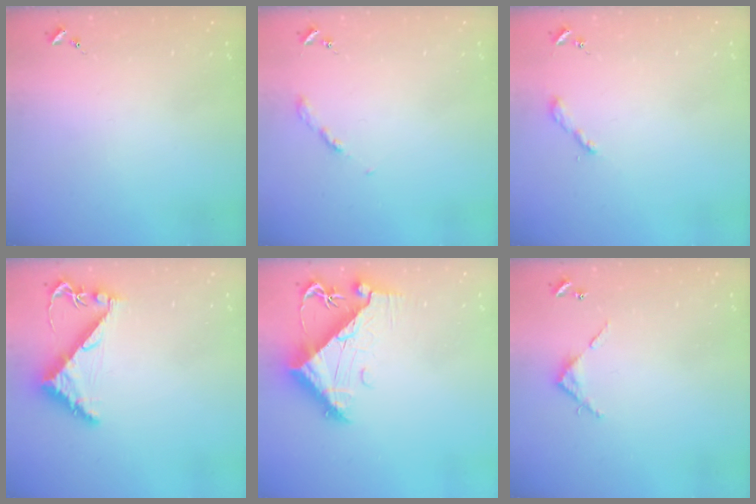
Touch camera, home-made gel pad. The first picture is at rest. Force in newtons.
{"total": 2.7, "press": 2.6, "slide": 0.3}
{"total": 2.2, "press": 2.2, "slide": 0.2}
{"total": 7.9, "press": 7.9, "slide": 0.8}
{"total": 9.1, "press": 9.1, "slide": 1.1}
{"total": 4.5, "press": 4.5, "slide": 0.4}